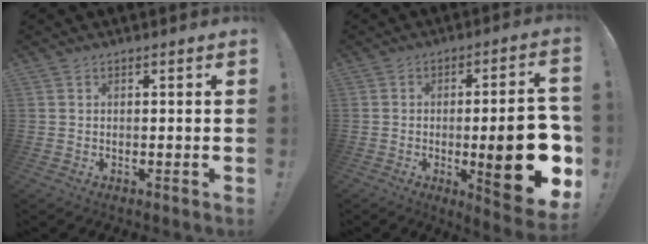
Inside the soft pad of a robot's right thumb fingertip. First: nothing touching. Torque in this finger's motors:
{"motor_torque": [0.13, 1.38, 2.08, -0.69, 0.44]}